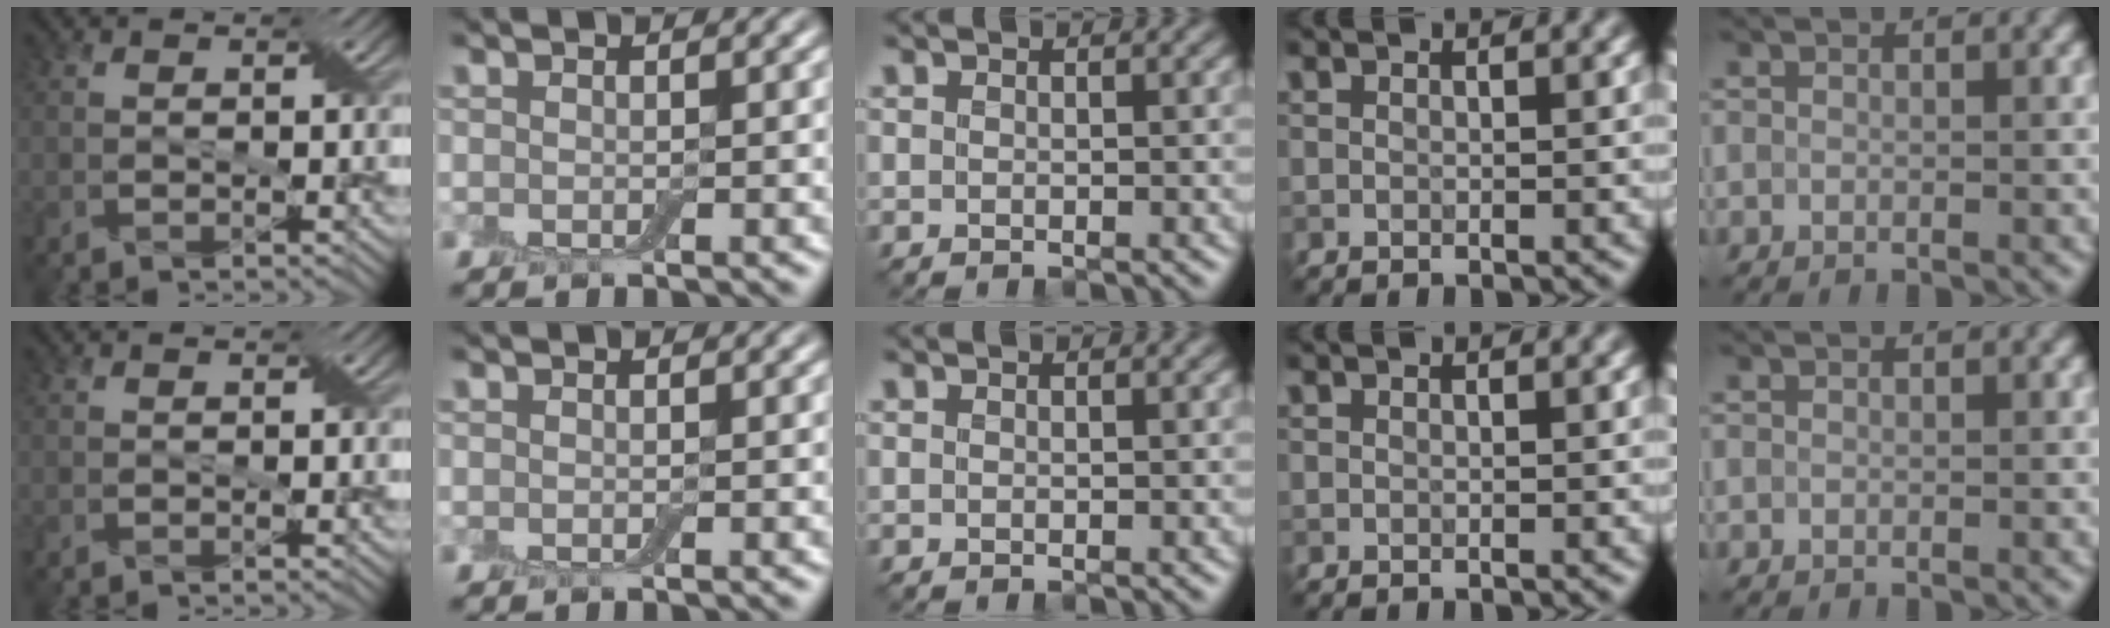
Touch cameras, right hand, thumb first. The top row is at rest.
{}